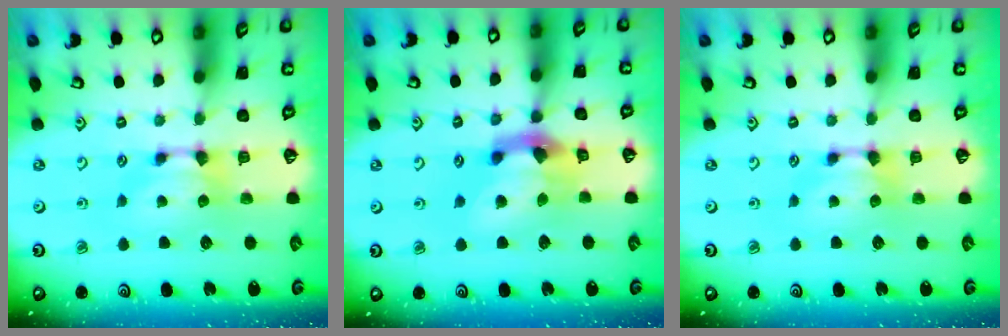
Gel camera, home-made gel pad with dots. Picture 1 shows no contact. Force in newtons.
{"total": 5.4, "press": 5.0, "slide": 1.9}
{"total": 0.0}